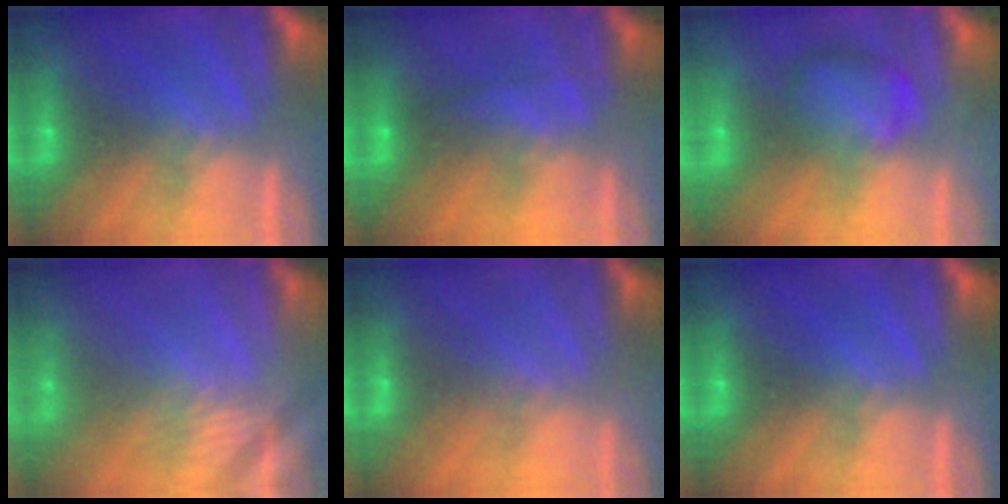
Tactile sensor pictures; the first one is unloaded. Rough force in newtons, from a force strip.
{"total": 2.4}
{"total": 2.4}
{"total": 2.3}
{"total": 2.2}
{"total": 0.0}